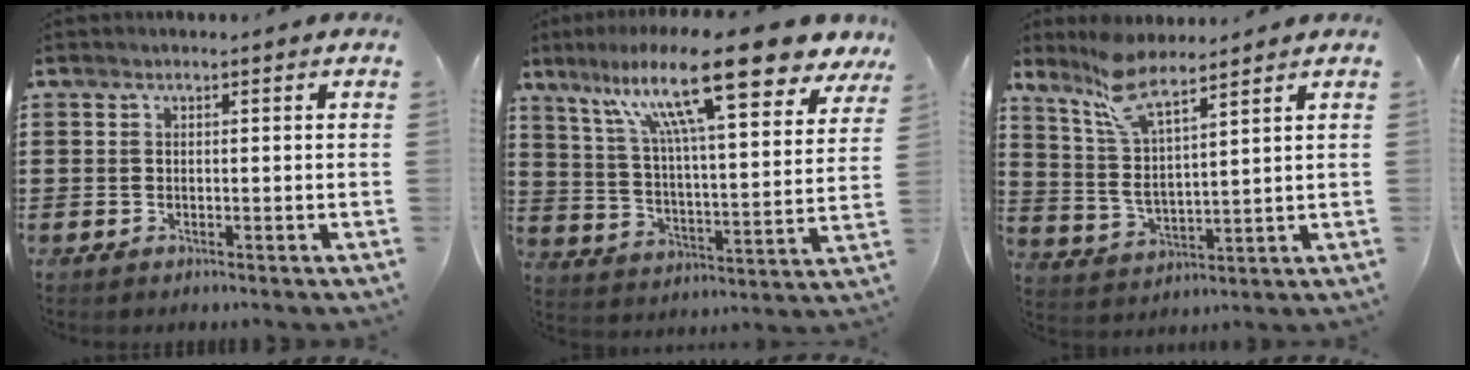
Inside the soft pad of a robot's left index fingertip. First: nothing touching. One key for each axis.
{"total": 17.8, "fx": 11.9, "fy": 2.3, "fz": 13.0, "tx": -0.251, "ty": -0.050, "tz": 0.193}
{"total": 7.4, "fx": 6.1, "fy": 0.3, "fz": 4.1, "tx": -0.099, "ty": -0.027, "tz": 0.109}